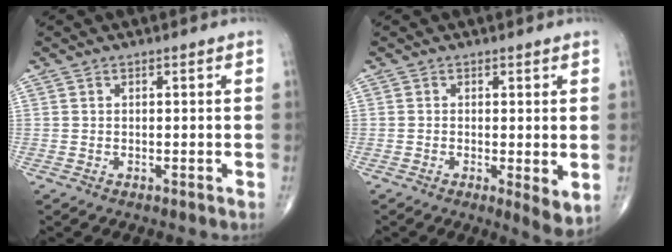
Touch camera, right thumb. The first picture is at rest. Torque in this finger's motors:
{"motor_torque": [-0.05, 0.15, -0.21, -0.03, -0.02]}